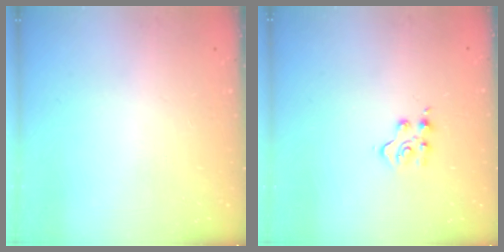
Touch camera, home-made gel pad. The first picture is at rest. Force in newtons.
{"total": 4.2, "press": 4.2, "slide": 0.4}